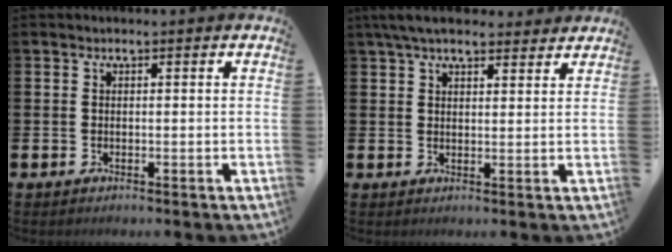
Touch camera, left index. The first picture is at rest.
{"total": 5.4, "force": [4.9, 1.5, 1.8], "torque": [-0.046, -0.012, 0.091]}